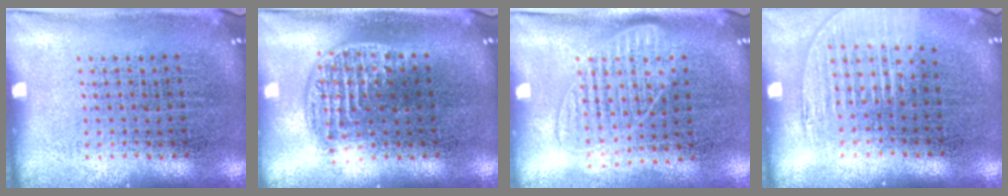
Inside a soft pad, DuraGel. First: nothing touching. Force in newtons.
{"total": 1.2, "press": 1.0, "slide": 0.6}
{"total": 1.3, "press": 1.2, "slide": 0.5}
{"total": 1.2, "press": 1.1, "slide": 0.5}